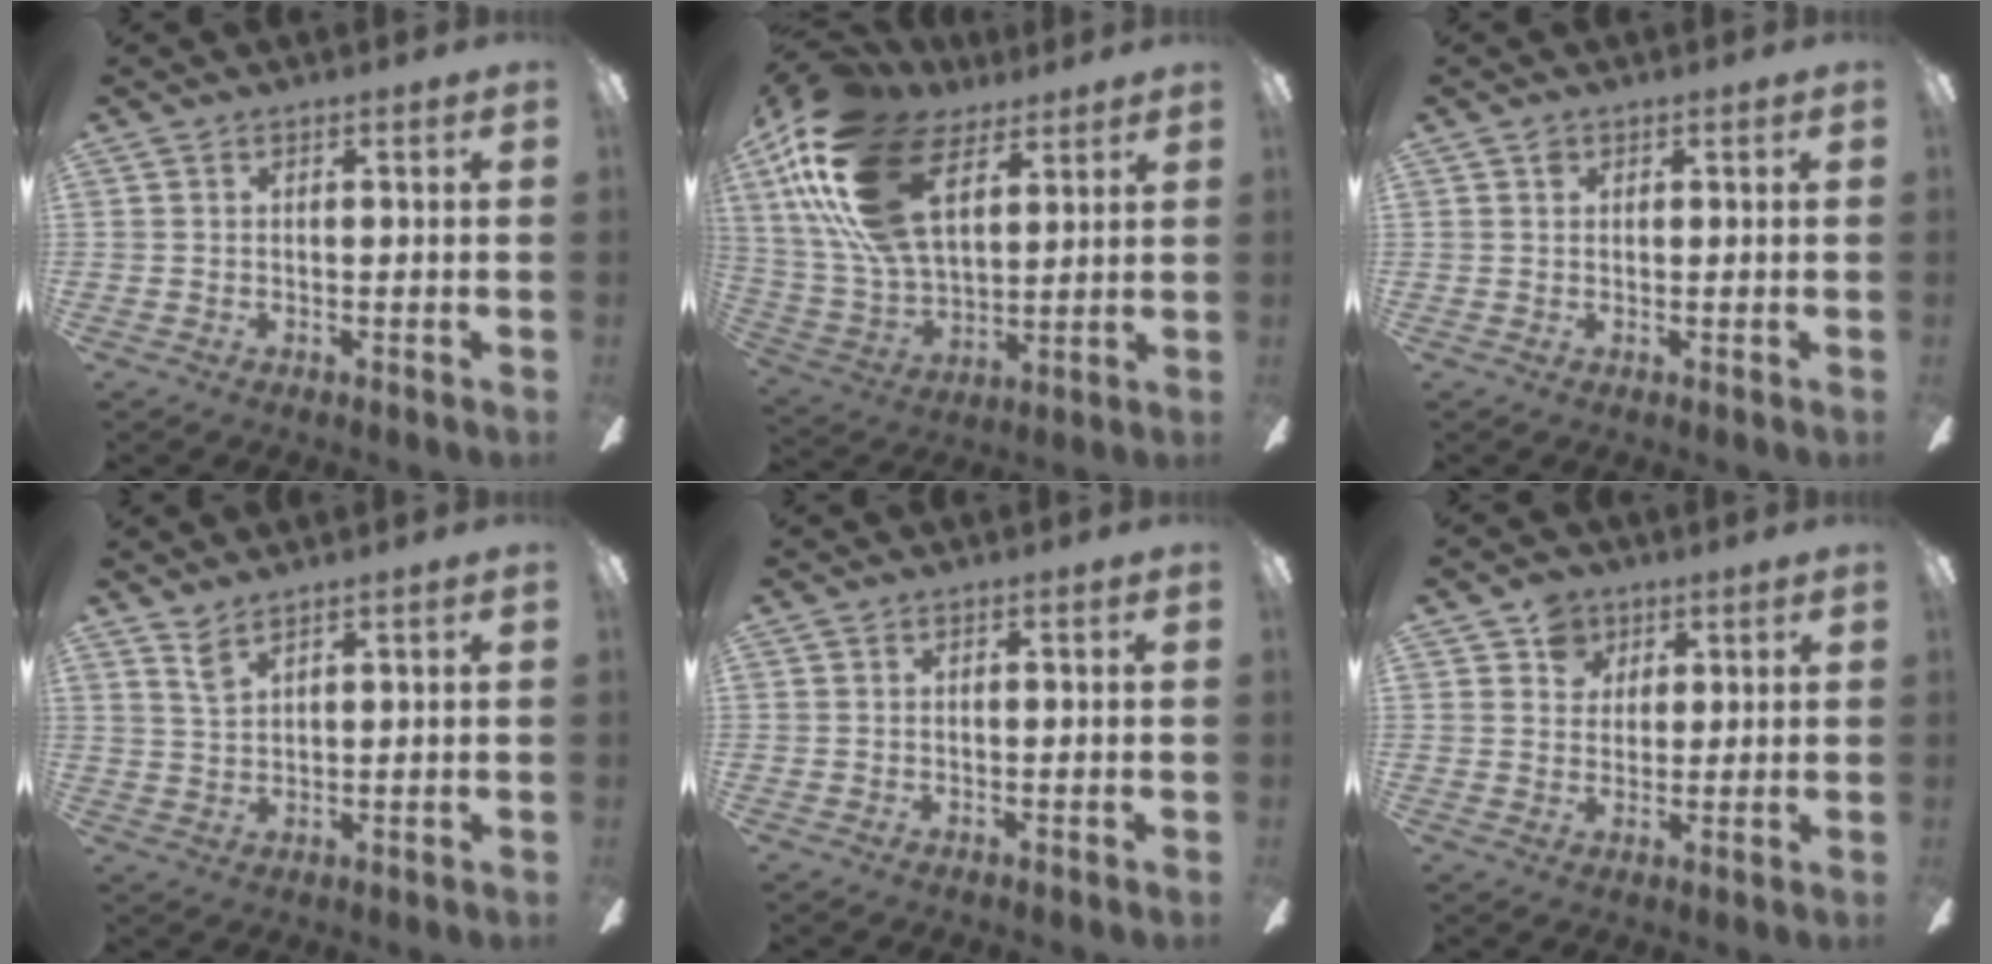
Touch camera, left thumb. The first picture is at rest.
{"total": 24.7, "force": [12.1, 13.5, 16.9], "torque": [-0.365, -0.040, 0.217]}
{"total": 1.3, "force": [0.5, 0.9, 0.7], "torque": [-0.014, 0.005, 0.009]}
{"total": 3.7, "force": [3.0, 1.2, 1.9], "torque": [-0.044, -0.005, 0.055]}
{"total": 0.0}
{"total": 6.2, "force": [3.5, 5.0, 1.0], "torque": [-0.019, -0.001, 0.064]}